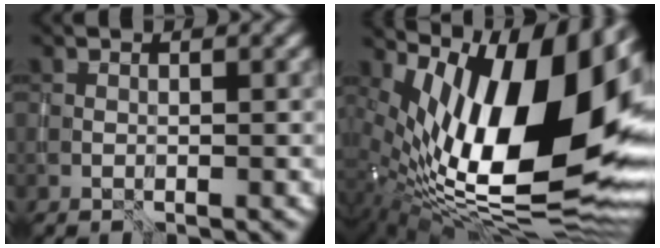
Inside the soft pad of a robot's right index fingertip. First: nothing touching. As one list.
[{"total": 18.8, "force": [2.7, 8.5, 16.6], "torque": [-0.278, 0.009, 0.037]}]